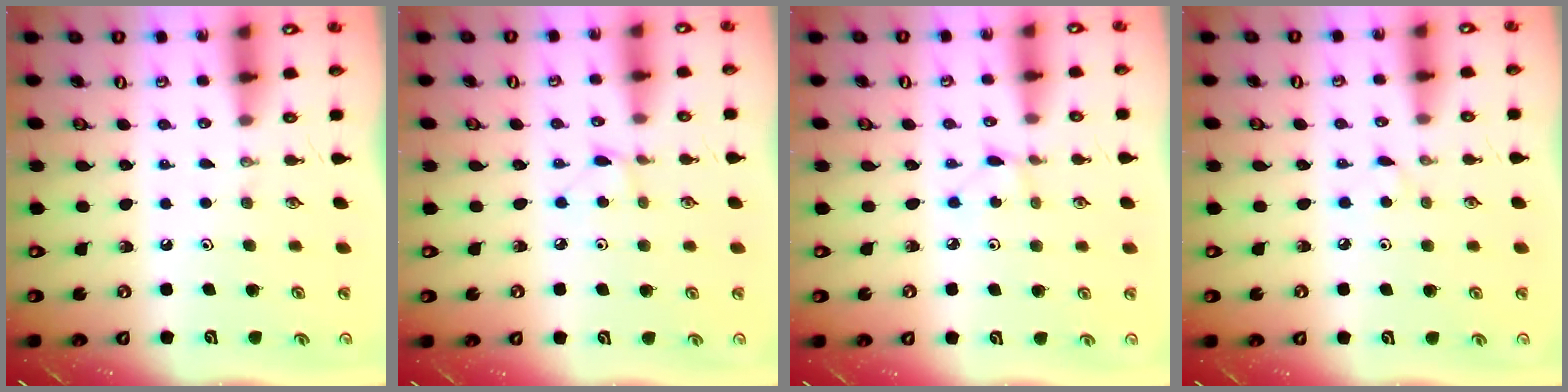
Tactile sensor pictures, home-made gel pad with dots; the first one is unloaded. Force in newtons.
{"total": 3.0, "press": 3.0, "slide": 0.5}
{"total": 0.8, "press": 0.8, "slide": 0.1}
{"total": 3.1, "press": 3.1, "slide": 0.2}